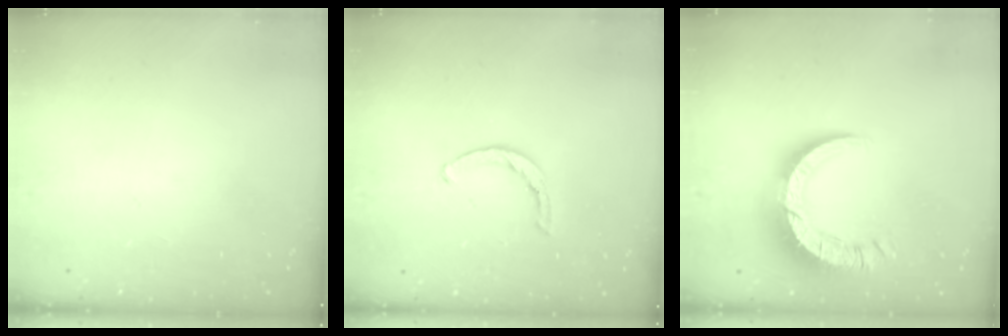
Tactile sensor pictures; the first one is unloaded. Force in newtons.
{"total": 3.6, "press": 3.5, "slide": 0.8}
{"total": 11.3, "press": 11.2, "slide": 1.3}